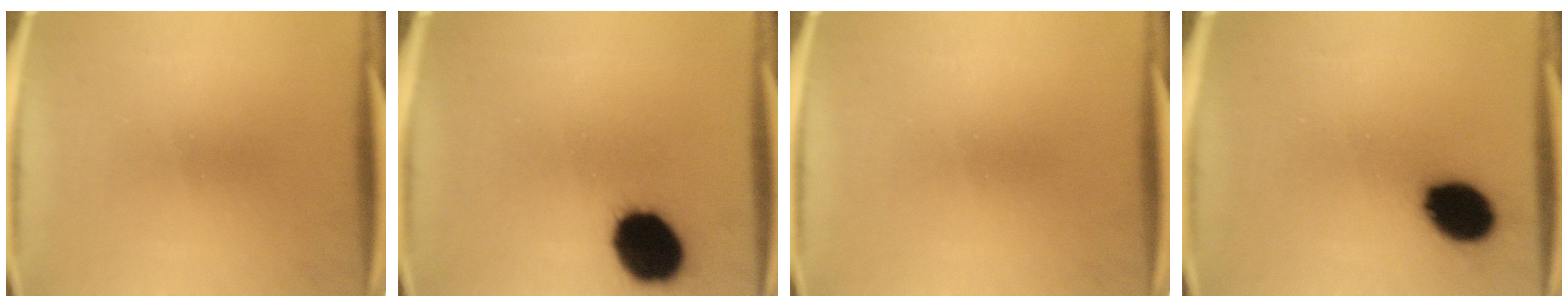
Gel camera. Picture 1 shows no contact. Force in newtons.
{"total": 15.8}
{"total": 0.0}
{"total": 12.2}